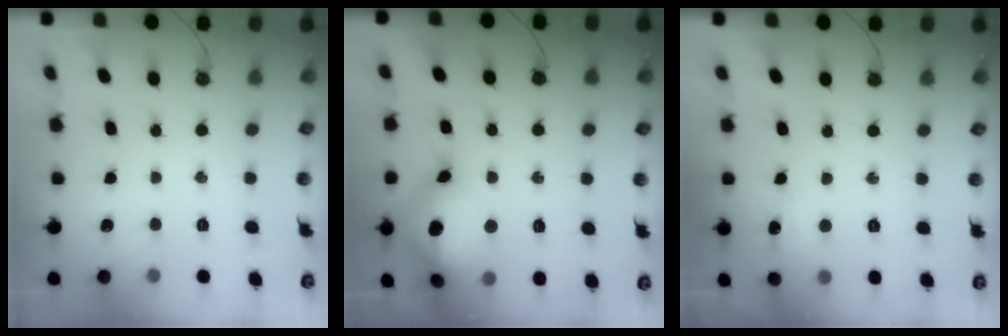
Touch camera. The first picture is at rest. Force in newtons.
{"total": 18.6, "press": 18.5, "slide": 2.0}
{"total": 4.8, "press": 4.7, "slide": 0.7}